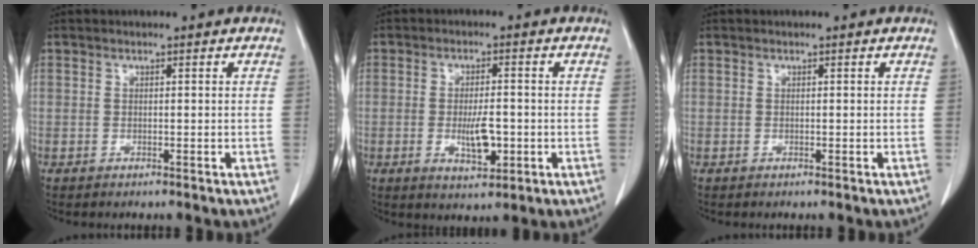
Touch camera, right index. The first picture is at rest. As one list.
[{"total": 5.7, "force": [-1.2, 1.9, 5.2], "torque": [-0.092, -0.007, -0.014]}, {"total": 0.0}]